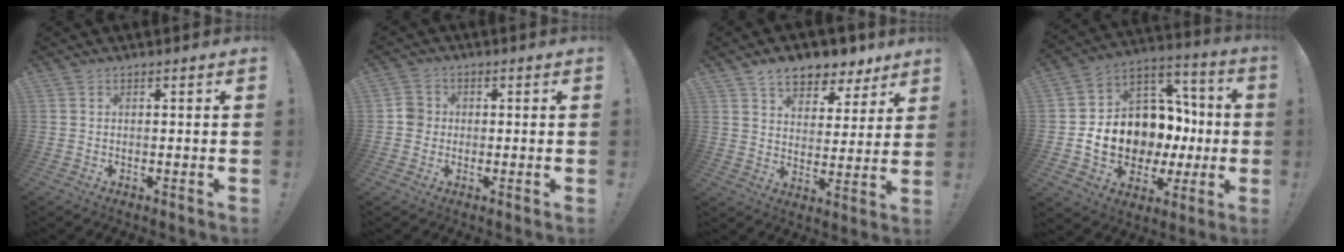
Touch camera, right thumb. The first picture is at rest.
{"total": 4.6, "force": [-0.4, 4.3, 1.5], "torque": [-0.018, 0.012, -0.005]}
{"total": 10.0, "force": [7.5, 5.4, 3.8], "torque": [-0.058, -0.052, 0.138]}
{"total": 15.0, "force": [-2.2, 12.2, 8.4], "torque": [-0.120, 0.003, -0.012]}